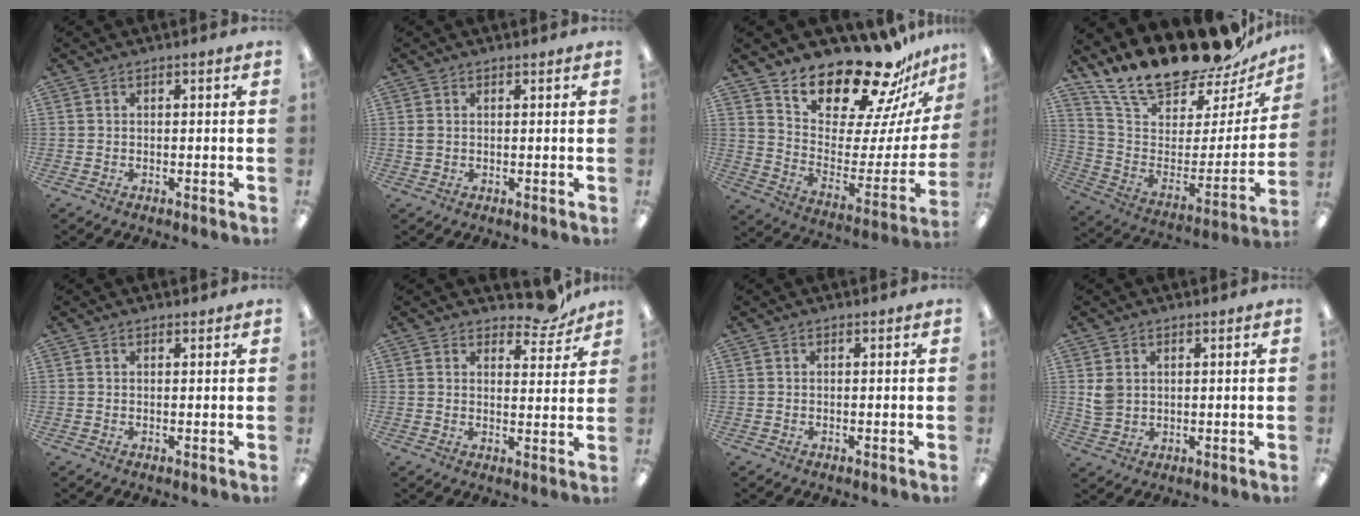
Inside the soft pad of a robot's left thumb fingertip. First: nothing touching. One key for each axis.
{"total": 1.2, "fx": 0.4, "fy": 0.9, "fz": 0.6, "tx": -0.014, "ty": 0.002, "tz": 0.007}
{"total": 20.0, "fx": 18.0, "fy": 4.8, "fz": 7.1, "tx": -0.115, "ty": -0.156, "tz": 0.303}
{"total": 23.2, "fx": 20.2, "fy": 6.7, "fz": 9.1, "tx": -0.154, "ty": -0.160, "tz": 0.354}
{"total": 0.7, "fx": 0.7, "fy": 0.3, "fz": 0.0, "tx": -0.001, "ty": -0.001, "tz": 0.013}
{"total": 6.9, "fx": 6.0, "fy": 2.2, "fz": 2.5, "tx": -0.019, "ty": -0.043, "tz": 0.102}
{"total": 0.0}
{"total": 4.2, "fx": 1.7, "fy": 3.4, "fz": 1.9, "tx": -0.033, "ty": 0.002, "tz": 0.033}